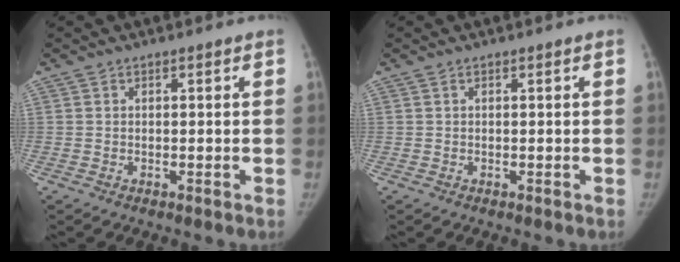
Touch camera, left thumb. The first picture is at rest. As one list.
[{"total": 0.0}]